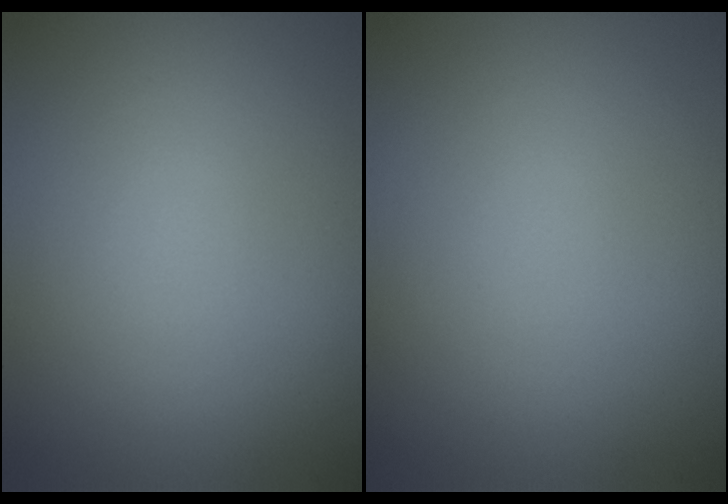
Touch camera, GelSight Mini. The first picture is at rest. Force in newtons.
{"total": 0.0}